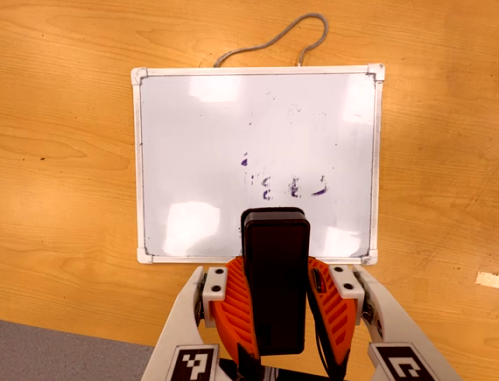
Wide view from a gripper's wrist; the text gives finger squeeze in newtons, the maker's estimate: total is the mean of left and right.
{"total": 8.2, "left": 7.1, "right": 9.3}